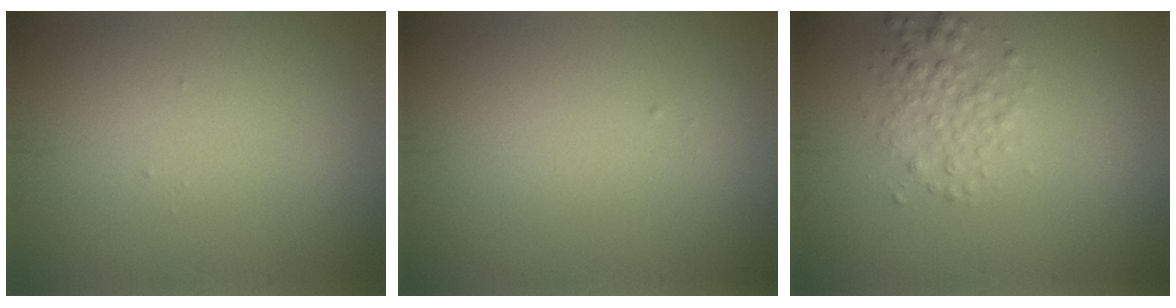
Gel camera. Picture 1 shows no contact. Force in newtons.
{"total": 0.0}
{"total": 2.4, "press": 2.4, "slide": 0.0}